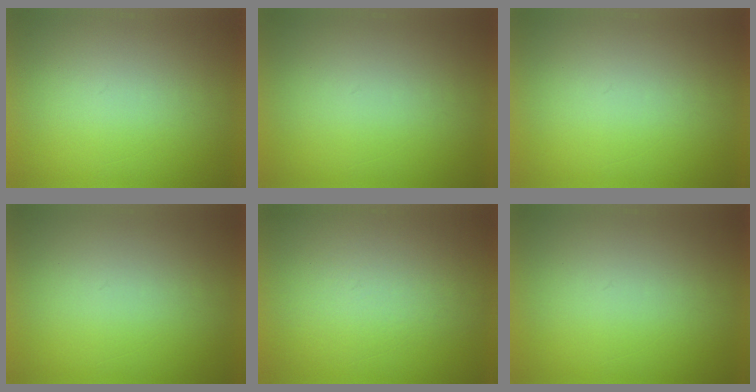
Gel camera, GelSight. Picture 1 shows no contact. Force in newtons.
{"total": 0.0}
{"total": 0.0}
{"total": 0.0}
{"total": 4.5}
{"total": 0.0}